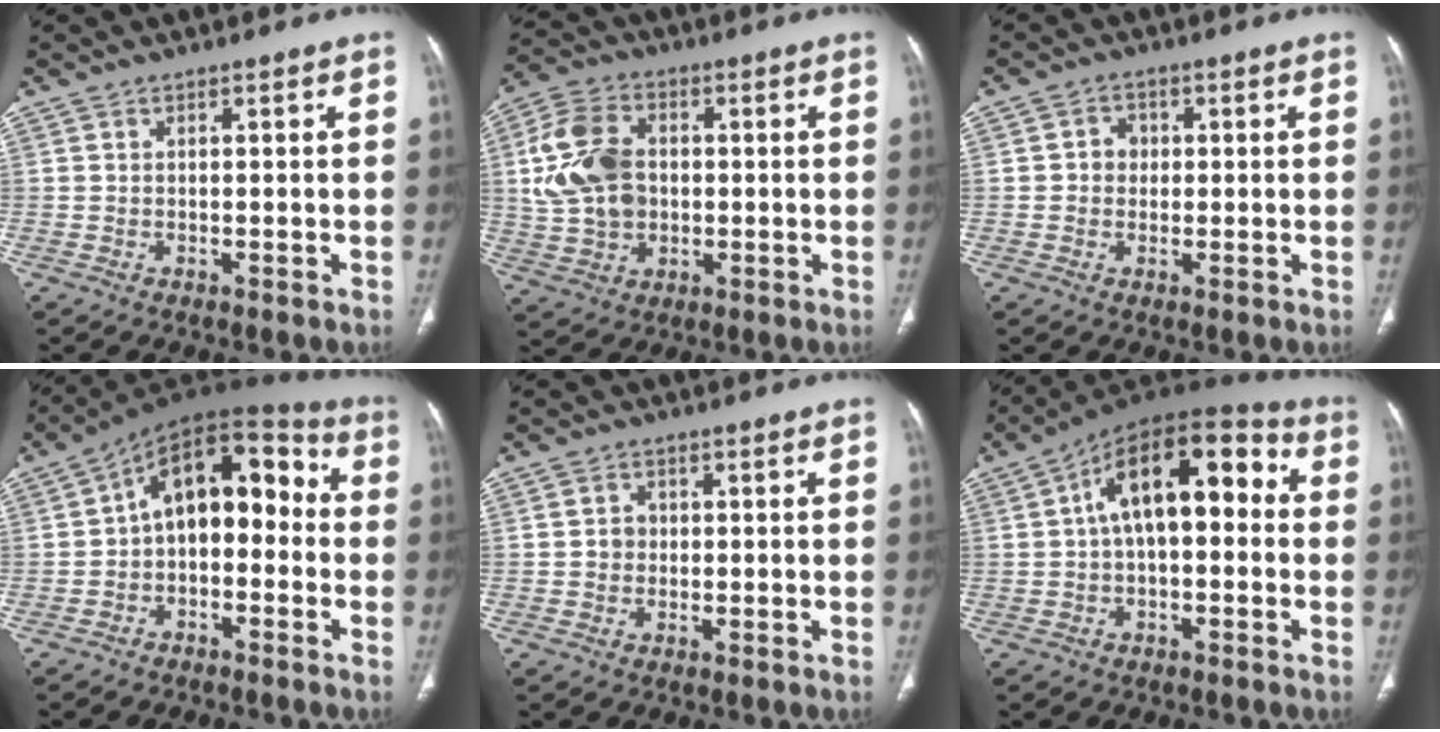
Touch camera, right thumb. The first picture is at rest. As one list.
[{"total": 13.4, "force": [0.9, 9.8, 9.1], "torque": [-0.165, 0.013, 0.019]}, {"total": 3.4, "force": [0.2, 3.1, 1.4], "torque": [-0.002, 0.008, -0.001]}, {"total": 13.8, "force": [-0.4, 8.6, 10.8], "torque": [-0.114, 0.054, -0.022]}, {"total": 2.6, "force": [-0.1, 2.3, 1.1], "torque": [-0.007, 0.008, -0.003]}, {"total": 16.2, "force": [1.9, 8.3, 13.7], "torque": [-0.181, 0.046, 0.020]}]